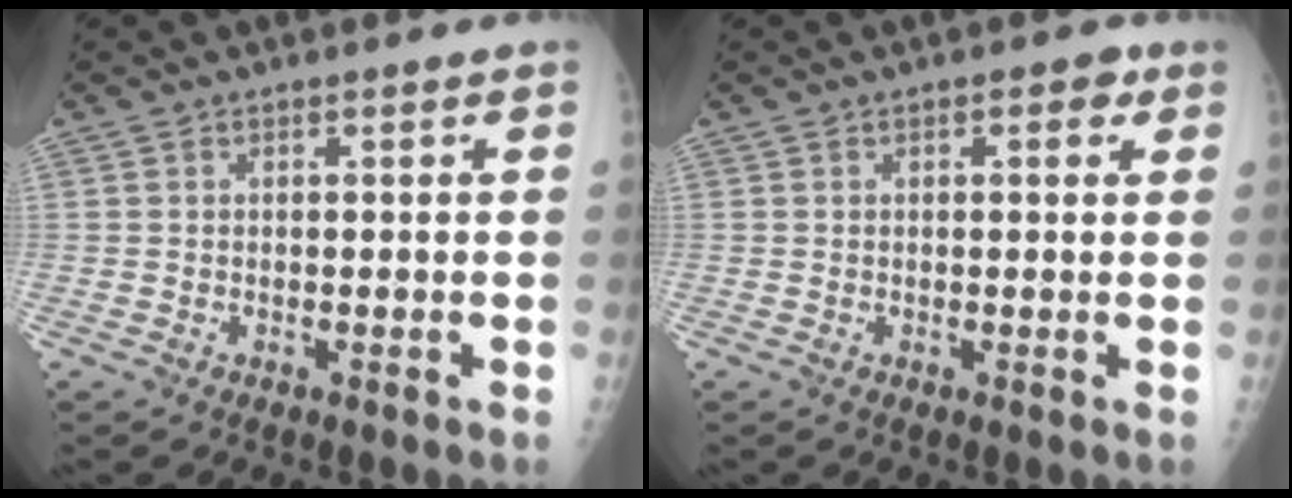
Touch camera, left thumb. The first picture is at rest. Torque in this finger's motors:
{"motor_torque": [-0.28, 0.08, 0.02, -0.06, -0.07]}